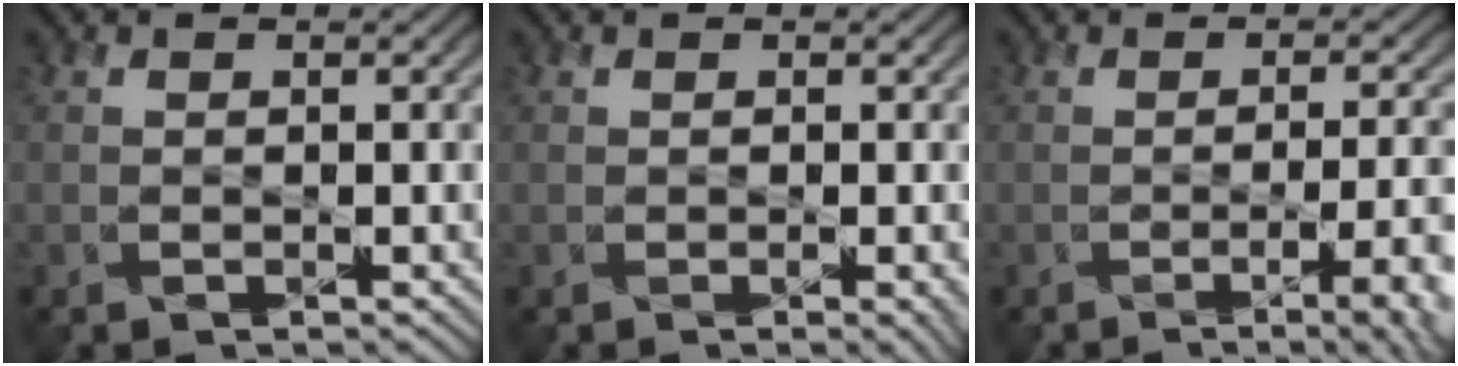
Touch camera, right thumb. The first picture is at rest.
{"total": 2.4, "force": [-0.5, 0.7, 2.2], "torque": [-0.025, -0.003, -0.001]}
{"total": 8.2, "force": [-3.2, 2.7, 7.1], "torque": [-0.084, -0.008, -0.037]}